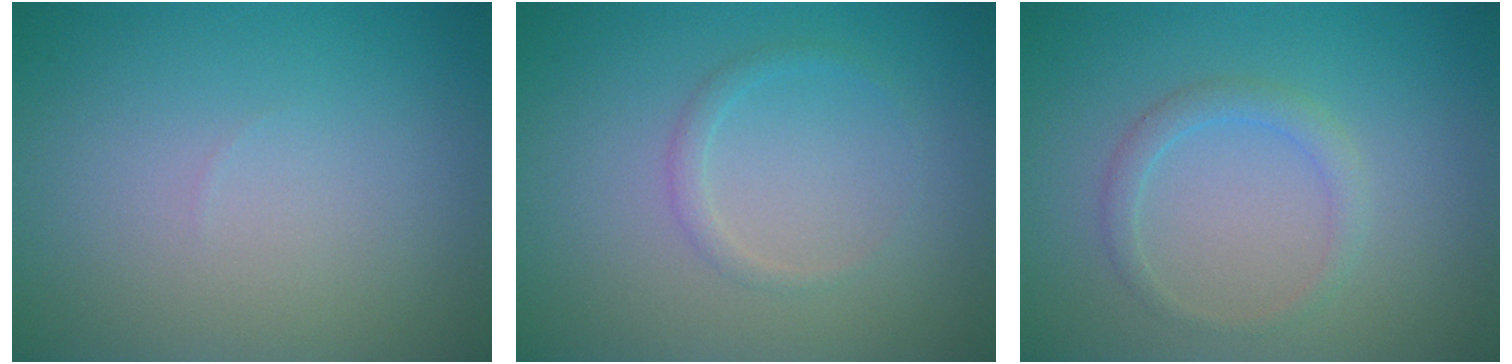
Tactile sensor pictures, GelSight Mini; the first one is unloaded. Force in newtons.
{"total": 1.0, "press": 1.0, "slide": 0.1}
{"total": 1.7, "press": 1.7, "slide": 0.1}